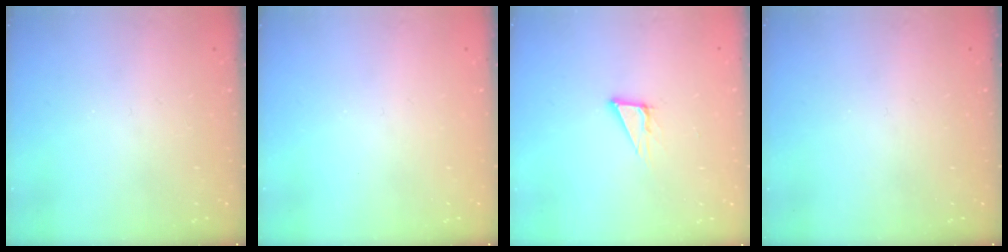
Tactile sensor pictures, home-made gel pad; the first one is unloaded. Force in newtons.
{"total": 0.0}
{"total": 5.1, "press": 5.1, "slide": 0.5}
{"total": 0.0}